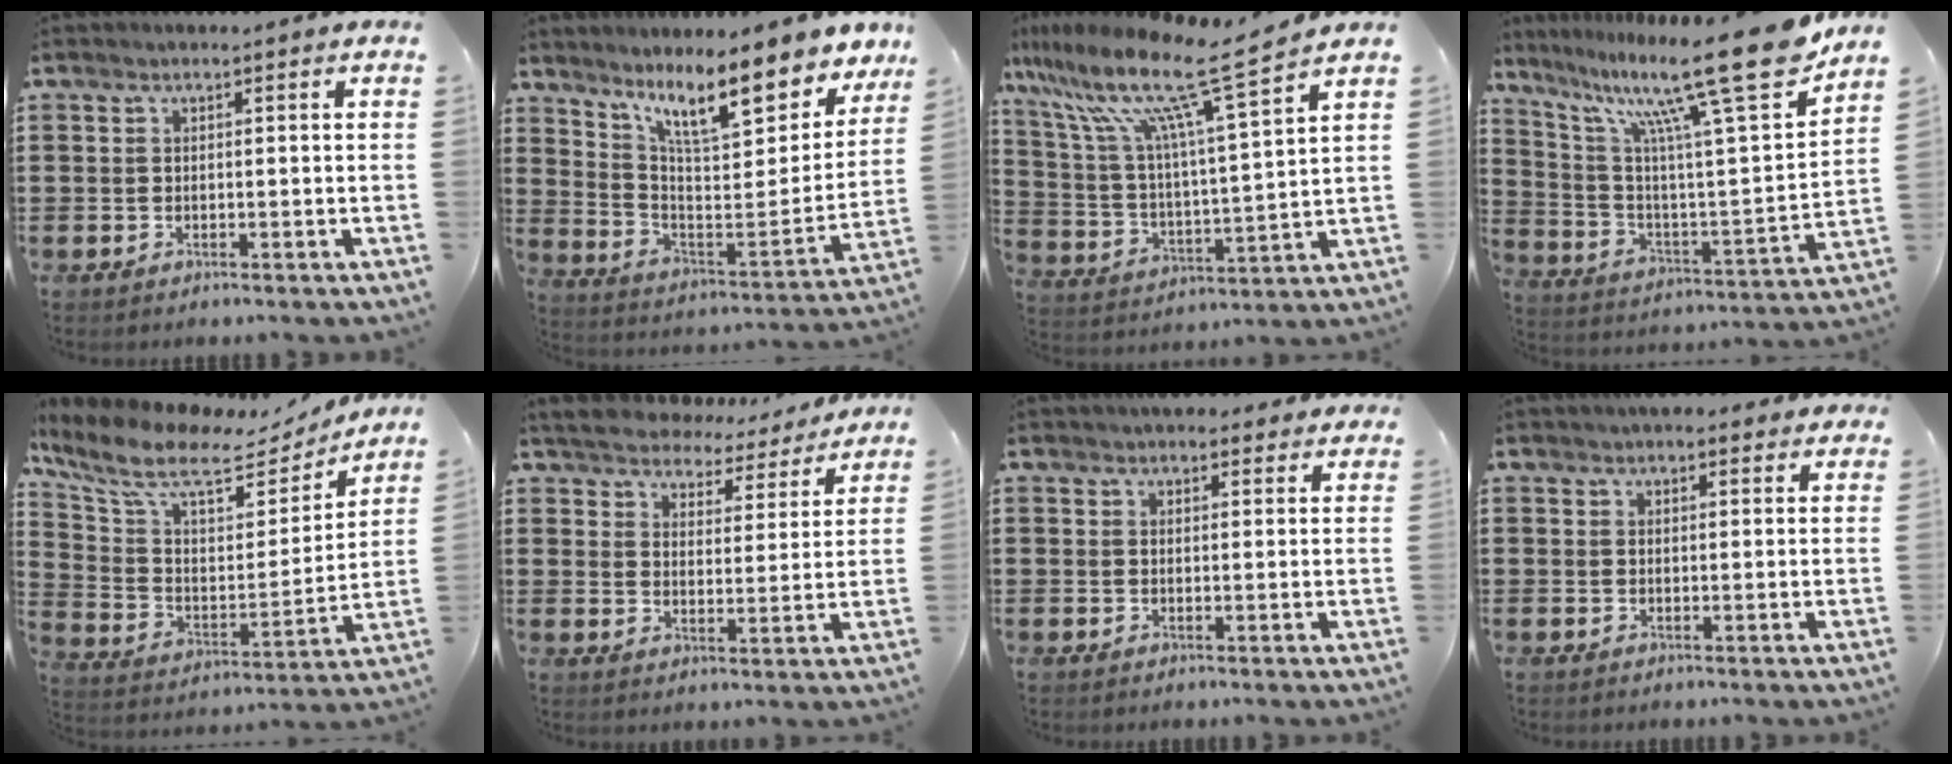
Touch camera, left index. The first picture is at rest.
{"total": 13.0, "force": [9.3, 3.0, 8.5], "torque": [-0.161, -0.053, 0.157]}
{"total": 13.5, "force": [10.4, 0.5, 8.6], "torque": [-0.198, -0.069, 0.164]}
{"total": 19.3, "force": [13.7, 1.6, 13.6], "torque": [-0.253, -0.083, 0.211]}
{"total": 9.8, "force": [7.0, 3.3, 6.0], "torque": [-0.147, -0.038, 0.116]}
{"total": 4.8, "force": [4.8, 0.4, 0.0], "torque": [-0.030, -0.037, 0.082]}
{"total": 3.4, "force": [3.1, 1.1, 0.6], "torque": [-0.012, -0.006, 0.057]}
{"total": 3.2, "force": [2.9, 1.1, 0.8], "torque": [-0.014, -0.003, 0.053]}